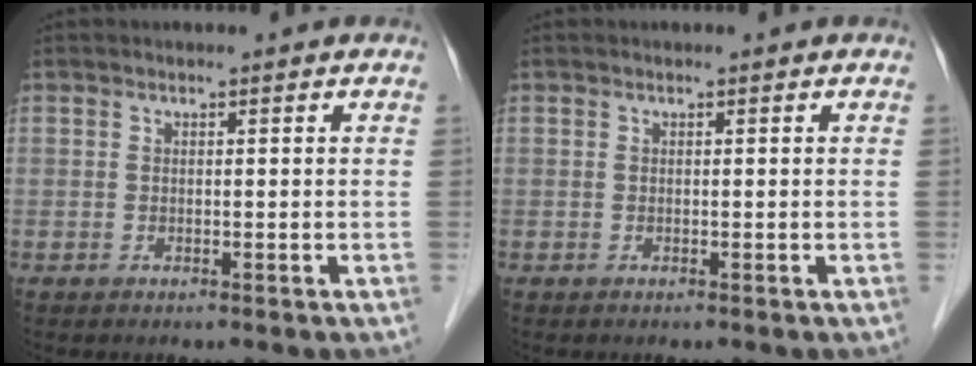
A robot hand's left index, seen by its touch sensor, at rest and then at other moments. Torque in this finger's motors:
{"motor_torque": [0.00, 0.00, 0.01, 0.00]}